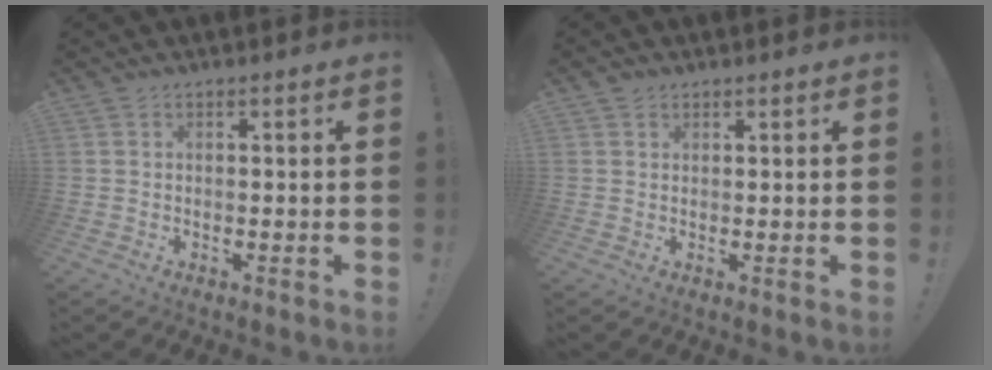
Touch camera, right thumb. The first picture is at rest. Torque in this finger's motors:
{"motor_torque": [-0.02, 0.04, 0.28, 0.23, 0.01]}